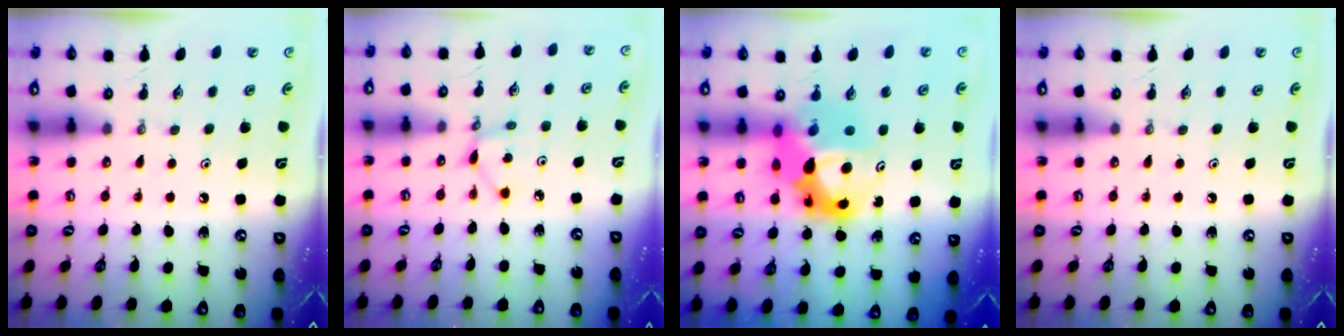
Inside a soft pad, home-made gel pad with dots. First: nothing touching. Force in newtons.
{"total": 2.9, "press": 2.9, "slide": 0.1}
{"total": 15.3, "press": 15.2, "slide": 1.2}
{"total": 0.0}